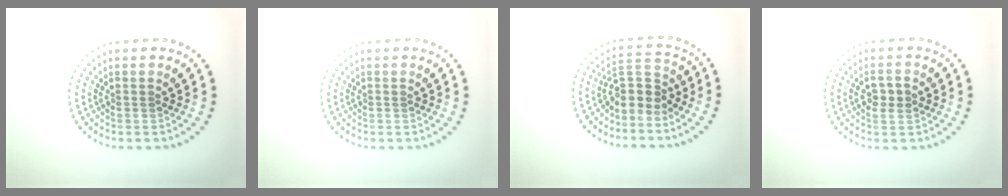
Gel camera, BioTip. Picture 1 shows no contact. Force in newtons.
{"total": 0.0}
{"total": 3.1, "press": 2.4, "slide": 2.0}
{"total": 2.1, "press": 2.1, "slide": 0.3}